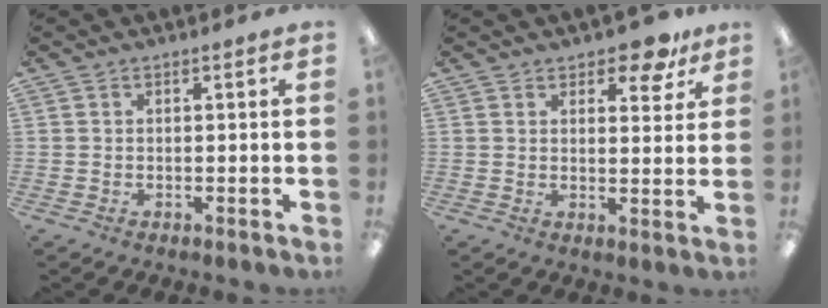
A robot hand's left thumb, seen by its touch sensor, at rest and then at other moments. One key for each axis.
{"total": 7.5, "fx": 5.7, "fy": 3.2, "fz": 3.8, "tx": -0.031, "ty": -0.035, "tz": 0.094}